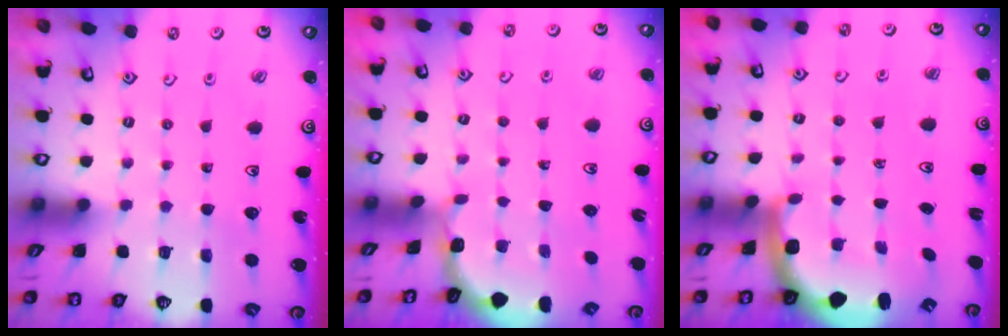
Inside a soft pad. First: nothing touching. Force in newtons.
{"total": 1.2, "press": 1.1, "slide": 0.1}
{"total": 3.4, "press": 3.3, "slide": 0.8}